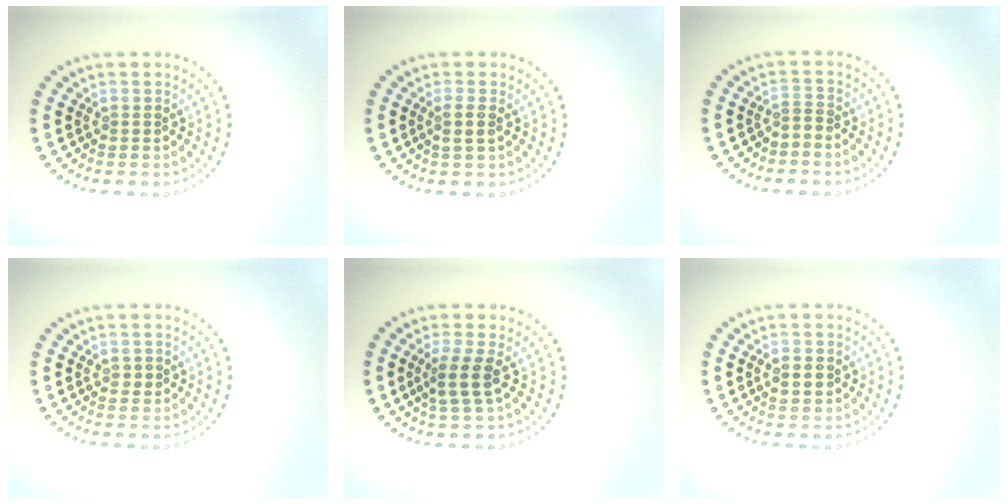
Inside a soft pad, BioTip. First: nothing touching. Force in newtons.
{"total": 1.3, "press": 1.2, "slide": 0.6}
{"total": 0.9, "press": 0.3, "slide": 0.8}
{"total": 0.9, "press": 0.9, "slide": 0.1}
{"total": 2.5, "press": 2.1, "slide": 1.4}
{"total": 2.1, "press": 2.1, "slide": 0.1}